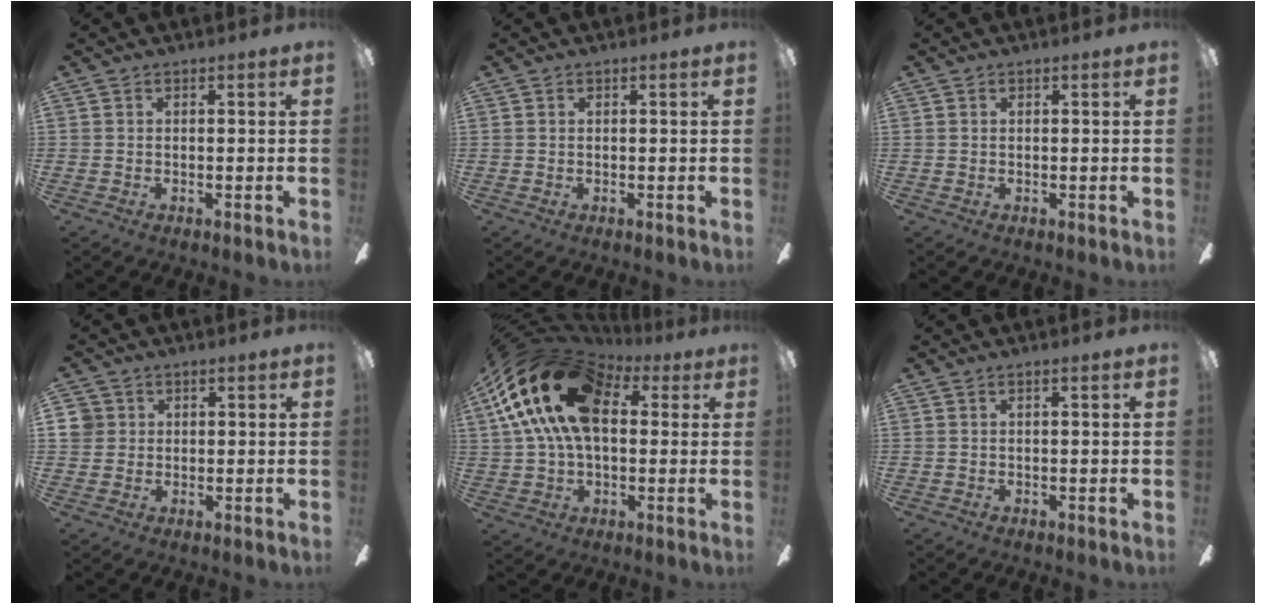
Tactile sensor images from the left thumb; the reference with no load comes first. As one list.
[{"total": 0.0}, {"total": 0.0}, {"total": 3.6, "force": [1.1, 3.3, 0.9], "torque": [-0.017, 0.006, 0.020]}, {"total": 24.2, "force": [7.3, 14.9, 17.6], "torque": [-0.351, 0.001, 0.125]}, {"total": 0.8, "force": [0.3, 0.1, 0.7], "torque": [-0.014, 0.000, 0.005]}]